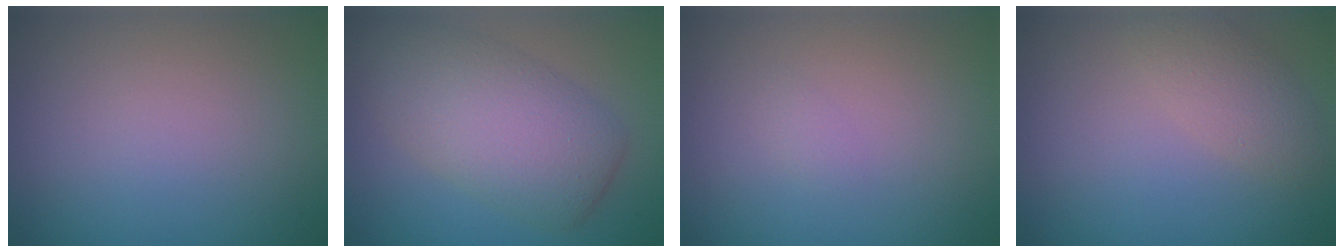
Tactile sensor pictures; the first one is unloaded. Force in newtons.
{"total": 7.1, "press": 7.1, "slide": 0.3}
{"total": 0.5, "press": 0.5, "slide": 0.1}
{"total": 2.4, "press": 2.4, "slide": 0.2}